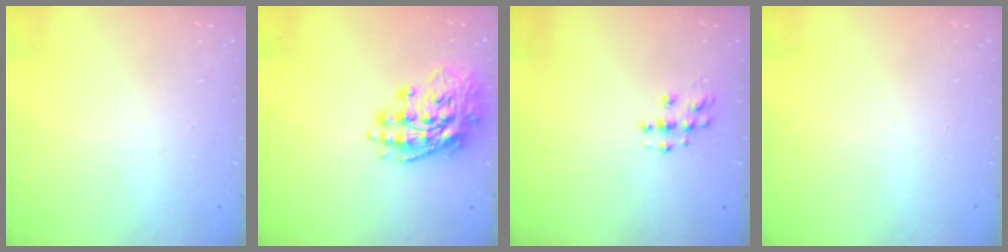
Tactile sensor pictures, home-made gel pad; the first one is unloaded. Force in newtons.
{"total": 16.2, "press": 16.0, "slide": 2.6}
{"total": 5.2, "press": 5.1, "slide": 0.5}
{"total": 0.0}